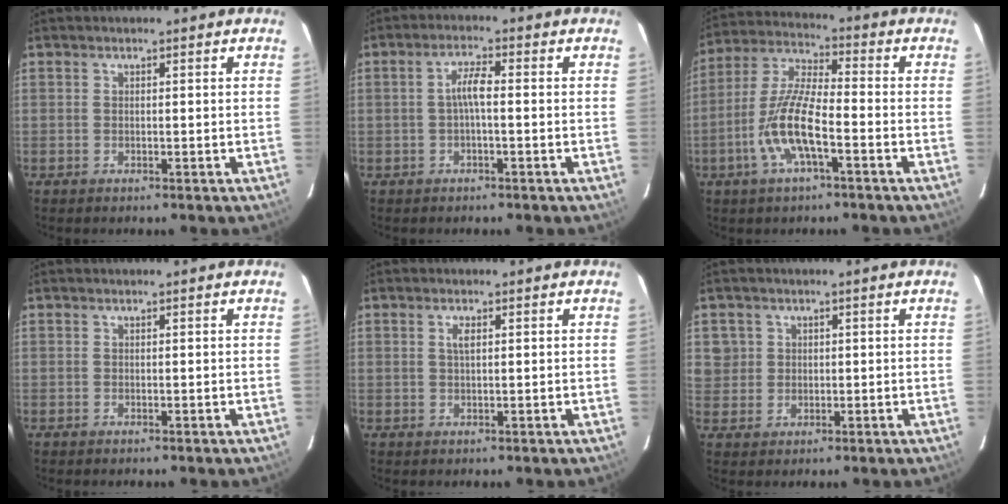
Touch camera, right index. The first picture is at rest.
{"total": 3.2, "force": [-0.5, 0.5, 3.2], "torque": [-0.061, 0.009, -0.007]}
{"total": 11.4, "force": [-4.4, 2.8, 10.2], "torque": [-0.219, -0.002, -0.087]}
{"total": 0.0}
{"total": 1.5, "force": [0.5, 0.5, 1.3], "torque": [-0.025, 0.002, 0.009]}
{"total": 4.3, "force": [0.9, 4.2, 0.6], "torque": [0.004, 0.020, 0.020]}